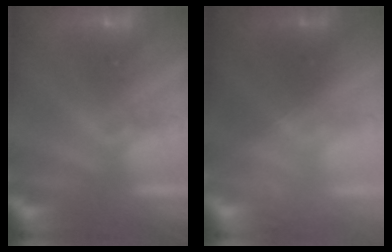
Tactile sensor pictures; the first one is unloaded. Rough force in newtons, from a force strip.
{"total": 1.8}